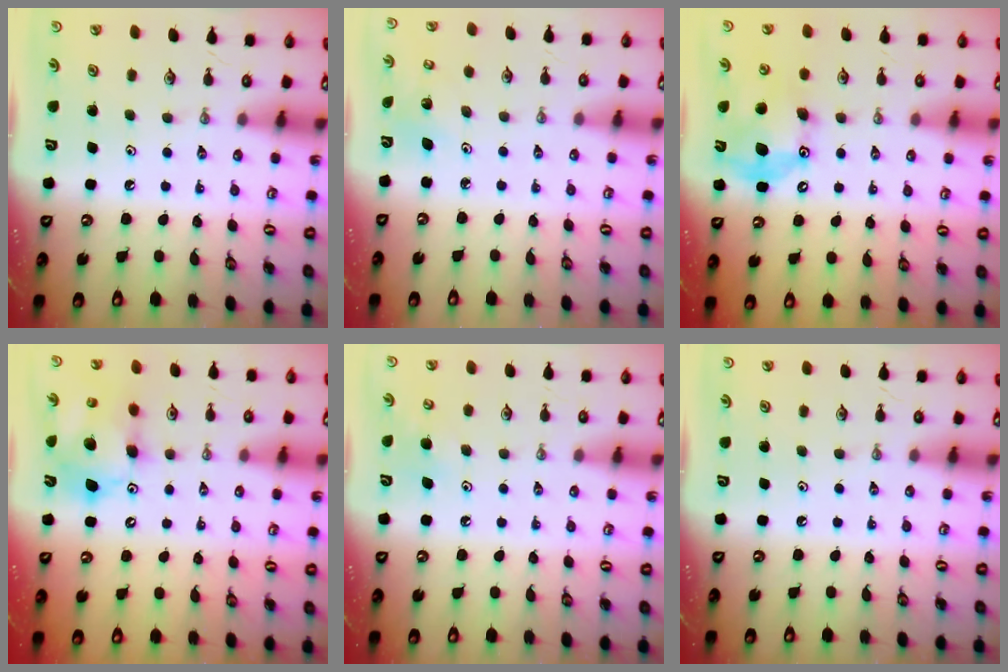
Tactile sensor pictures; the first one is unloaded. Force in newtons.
{"total": 2.7, "press": 2.7, "slide": 0.2}
{"total": 13.7, "press": 13.7, "slide": 0.2}
{"total": 11.9, "press": 11.8, "slide": 1.4}
{"total": 6.3, "press": 6.2, "slide": 0.6}
{"total": 0.0}